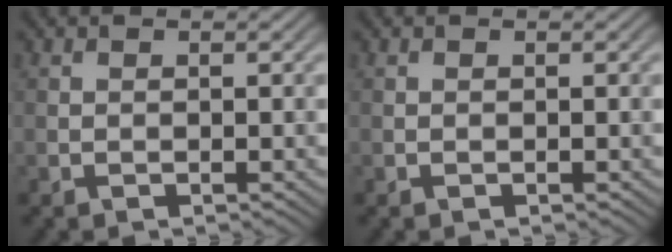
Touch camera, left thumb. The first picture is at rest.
{"total": 0.0}